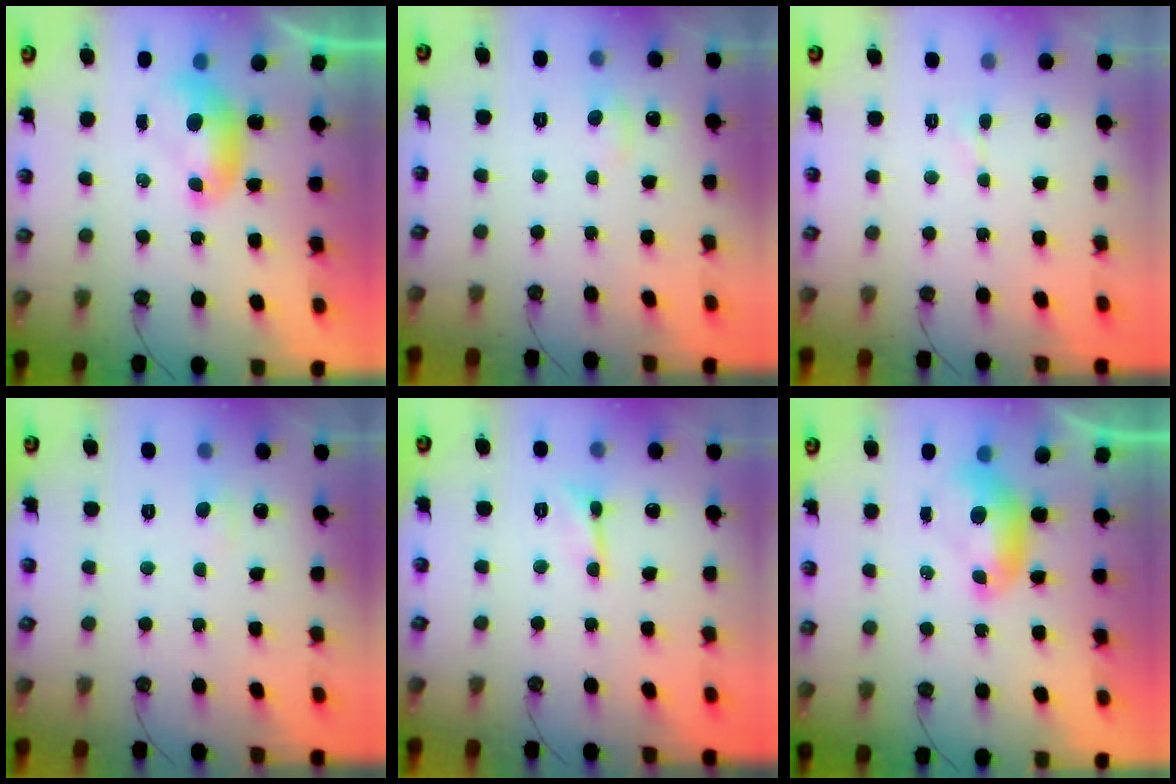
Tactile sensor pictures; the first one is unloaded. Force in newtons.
{"total": 0.8, "press": 0.2, "slide": 0.8}
{"total": 0.9, "press": 0.9, "slide": 0.3}
{"total": 1.0, "press": 0.8, "slide": 0.7}
{"total": 2.1, "press": 2.1, "slide": 0.5}
{"total": 0.0}